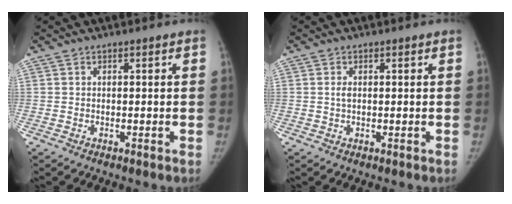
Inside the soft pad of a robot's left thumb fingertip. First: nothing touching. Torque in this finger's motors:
{"motor_torque": [-0.22, -0.22, -0.10, 0.09, 0.01]}